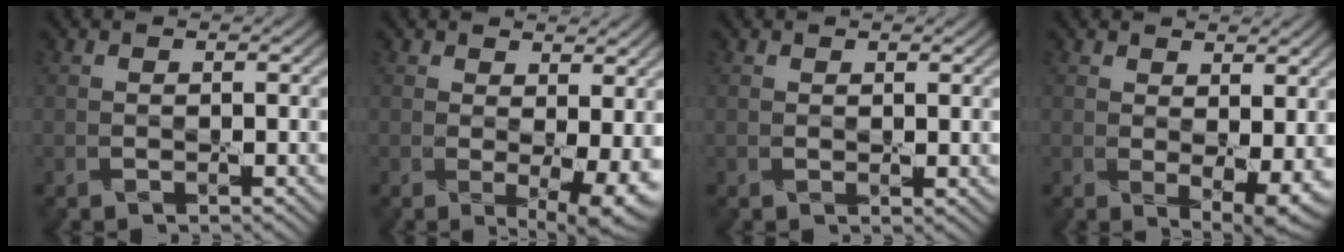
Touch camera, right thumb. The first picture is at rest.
{"total": 5.9, "force": [0.6, 2.1, 5.4], "torque": [-0.085, -0.015, 0.015]}
{"total": 0.6, "force": [0.5, 0.2, 0.4], "torque": [-0.004, -0.003, 0.009]}
{"total": 4.9, "force": [1.1, 2.3, 4.2], "torque": [-0.072, -0.019, 0.030]}